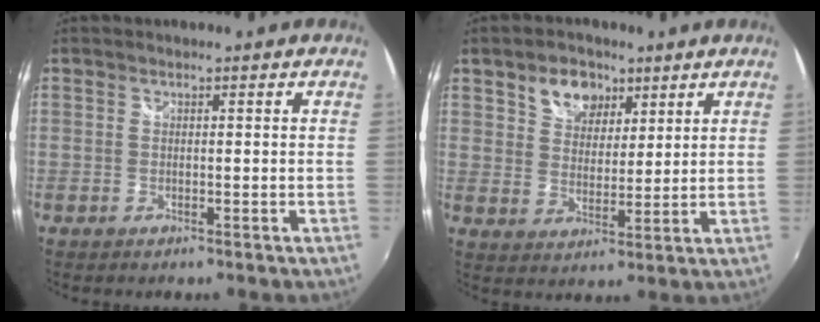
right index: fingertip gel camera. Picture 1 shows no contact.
{"total": 7.6, "force": [4.4, 5.2, 3.3], "torque": [-0.054, 0.017, 0.078]}